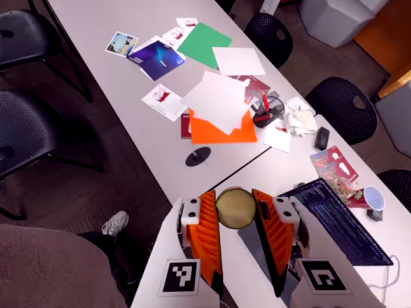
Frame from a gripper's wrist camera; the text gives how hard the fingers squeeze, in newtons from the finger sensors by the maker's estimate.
{"total": 8.5, "left": 8.4, "right": 8.6}